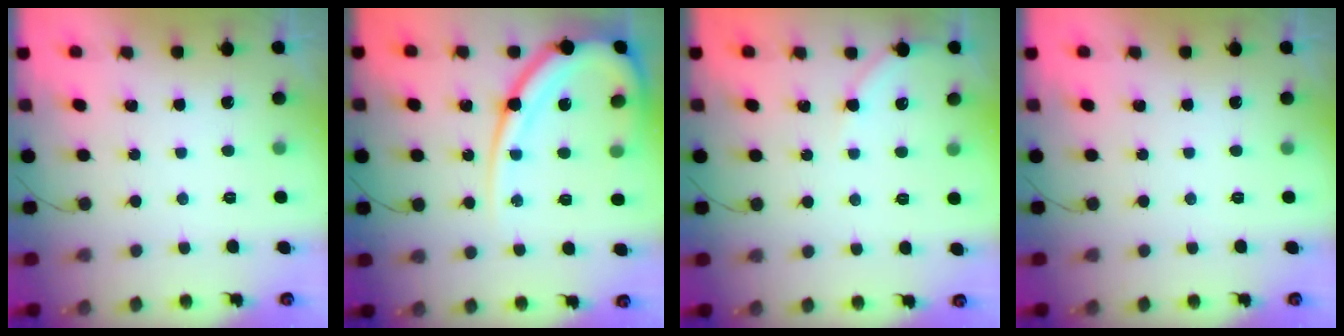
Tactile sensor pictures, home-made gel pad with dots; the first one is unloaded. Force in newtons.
{"total": 18.1, "press": 18.1, "slide": 1.6}
{"total": 4.0, "press": 4.0, "slide": 0.5}
{"total": 0.0}